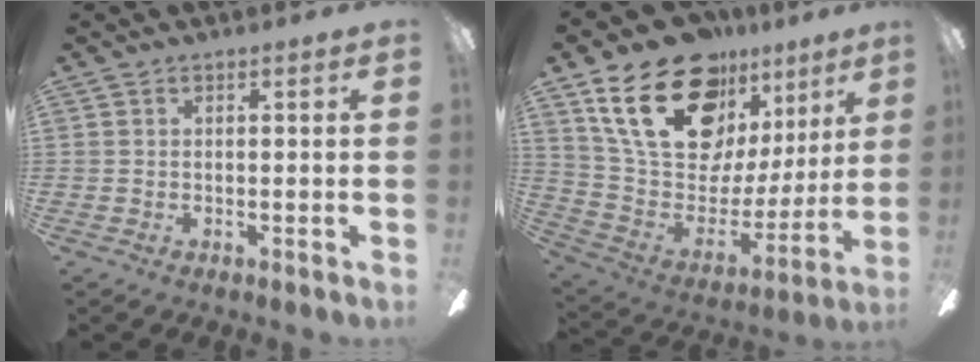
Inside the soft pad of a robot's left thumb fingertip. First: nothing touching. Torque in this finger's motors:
{"motor_torque": [1.14, 1.35, 1.40, -1.37, 0.49]}